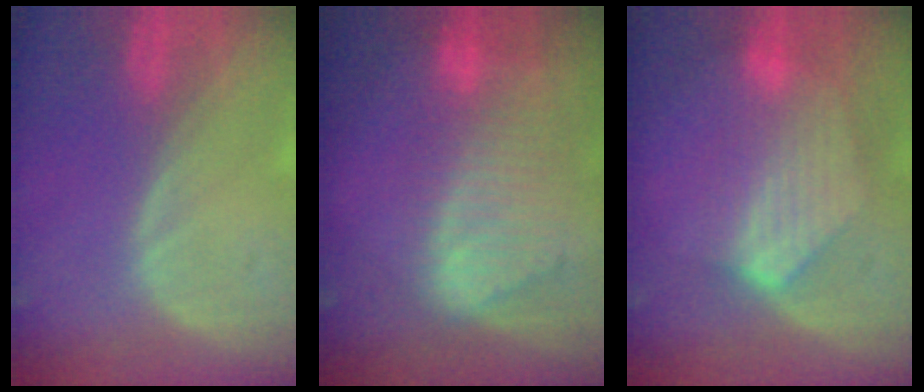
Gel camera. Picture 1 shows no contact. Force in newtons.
{"total": 9.5, "press": 8.2, "slide": 4.8}
{"total": 7.4, "press": 7.2, "slide": 1.6}